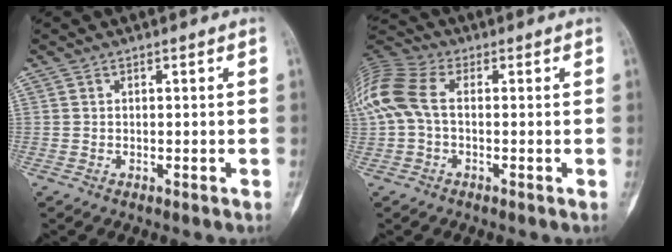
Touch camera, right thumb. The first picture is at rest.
{"total": 12.1, "force": [0.6, 7.5, 9.5], "torque": [-0.232, 0.030, 0.006]}